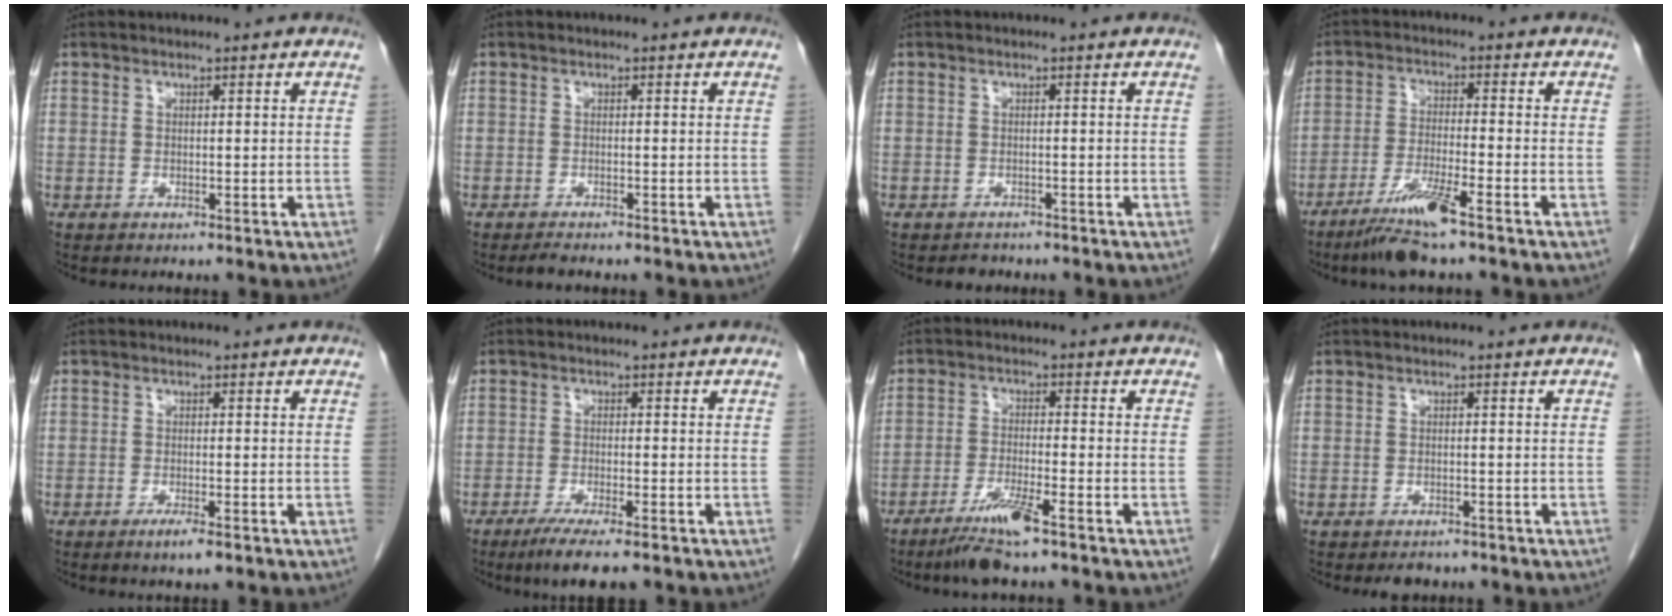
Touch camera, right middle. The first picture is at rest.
{"total": 1.2, "force": [-1.1, 0.1, 0.6], "torque": [-0.016, -0.004, -0.017]}
{"total": 1.5, "force": [-1.3, 0.7, 0.1], "torque": [-0.006, 0.000, -0.018]}
{"total": 7.6, "force": [-5.2, -0.1, 5.5], "torque": [-0.111, -0.022, -0.098]}
{"total": 2.2, "force": [-1.3, 0.3, 1.7], "torque": [-0.031, -0.003, -0.022]}
{"total": 6.4, "force": [-4.5, 0.6, 4.5], "torque": [-0.073, -0.016, -0.068]}
{"total": 6.3, "force": [-4.2, -0.1, 4.6], "torque": [-0.094, -0.016, -0.080]}
{"total": 2.2, "force": [-1.8, 1.0, 0.6], "torque": [-0.012, -0.001, -0.023]}